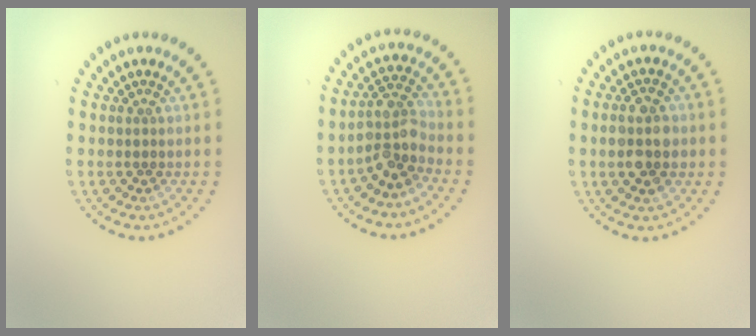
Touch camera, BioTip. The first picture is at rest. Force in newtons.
{"total": 3.6, "press": 3.0, "slide": 2.1}
{"total": 3.5, "press": 3.5, "slide": 0.1}